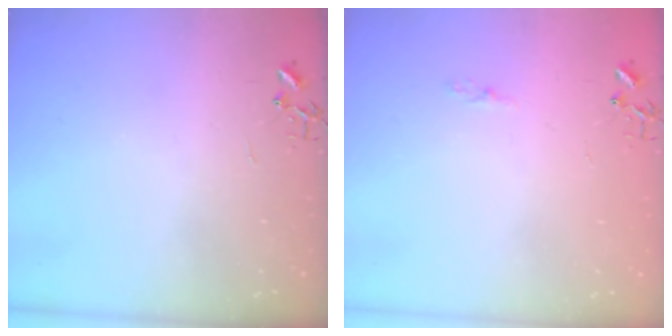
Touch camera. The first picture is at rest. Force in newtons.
{"total": 3.3, "press": 3.3, "slide": 0.4}